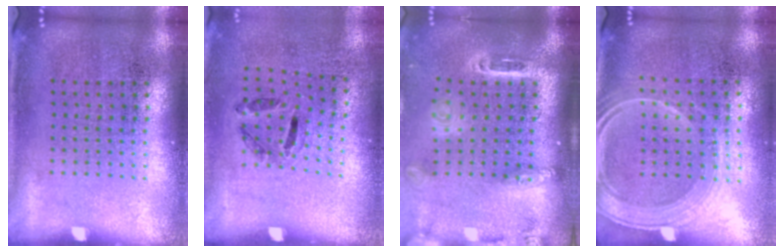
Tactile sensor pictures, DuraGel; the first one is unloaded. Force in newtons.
{"total": 1.3, "press": 0.6, "slide": 1.1}
{"total": 2.5, "press": 1.9, "slide": 1.7}
{"total": 1.6, "press": 1.4, "slide": 0.8}